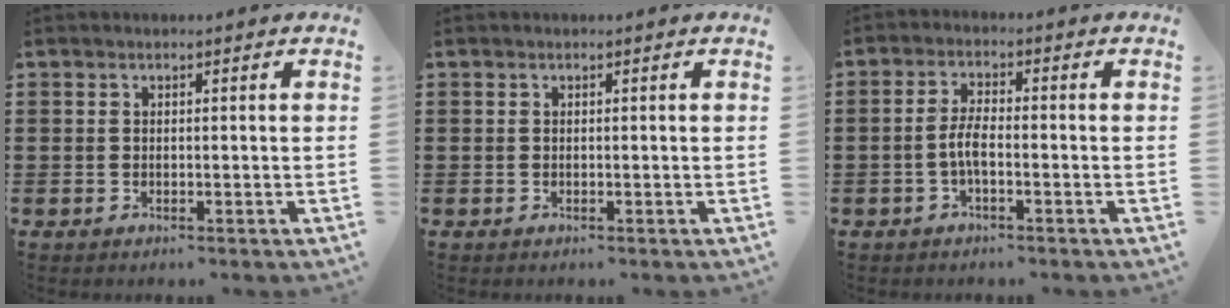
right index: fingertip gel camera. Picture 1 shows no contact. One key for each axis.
{"total": 0.0}
{"total": 3.7, "fx": -1.1, "fy": 1.0, "fz": 3.4, "tx": -0.082, "ty": -0.004, "tz": -0.028}